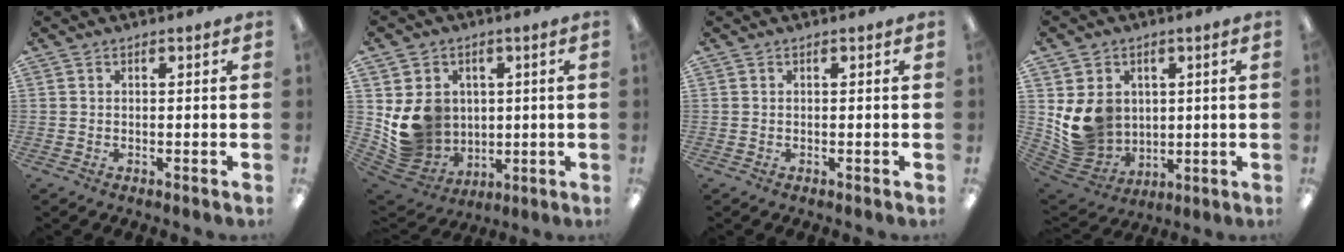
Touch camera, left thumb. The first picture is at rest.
{"total": 11.2, "force": [2.2, 10.6, 3.1], "torque": [-0.078, -0.016, 0.058]}
{"total": 0.0}
{"total": 11.0, "force": [2.7, 10.0, 3.7], "torque": [-0.091, -0.016, 0.062]}